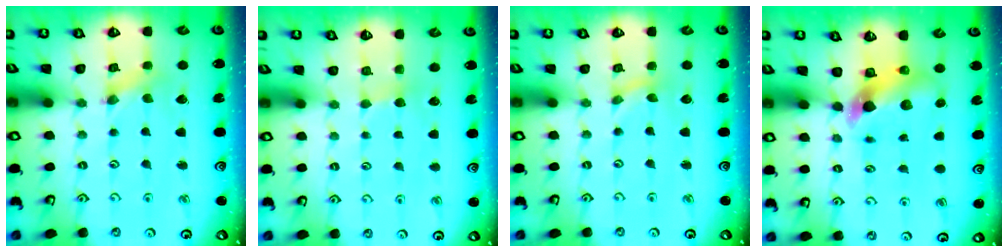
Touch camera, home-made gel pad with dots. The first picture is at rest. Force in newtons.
{"total": 2.9, "press": 2.9, "slide": 0.5}
{"total": 0.0}
{"total": 7.2, "press": 7.1, "slide": 1.0}